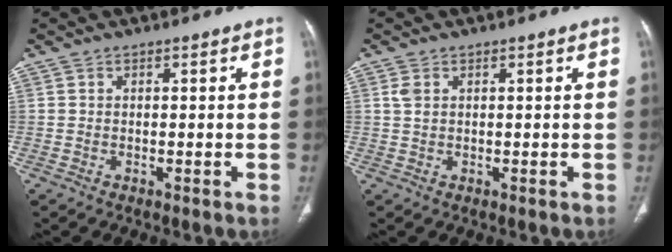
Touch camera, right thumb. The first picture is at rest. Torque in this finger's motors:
{"motor_torque": [-0.47, 0.68, 0.27, 0.40, -0.01]}